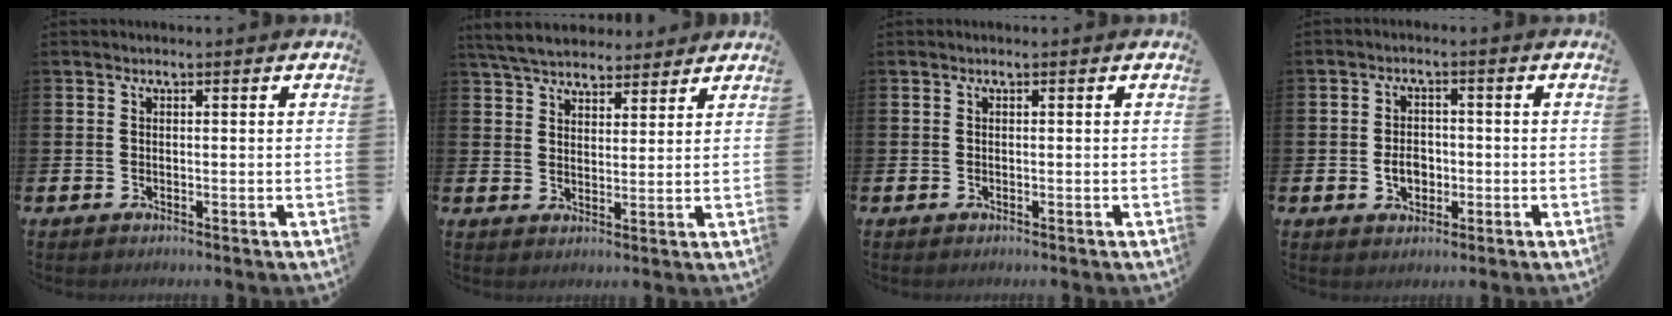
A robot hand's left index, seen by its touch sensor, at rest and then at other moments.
{"total": 5.6, "force": [5.3, 1.5, 1.0], "torque": [-0.040, -0.020, 0.096]}
{"total": 0.0}
{"total": 3.4, "force": [-0.7, 2.5, 2.1], "torque": [-0.025, -0.003, -0.021]}